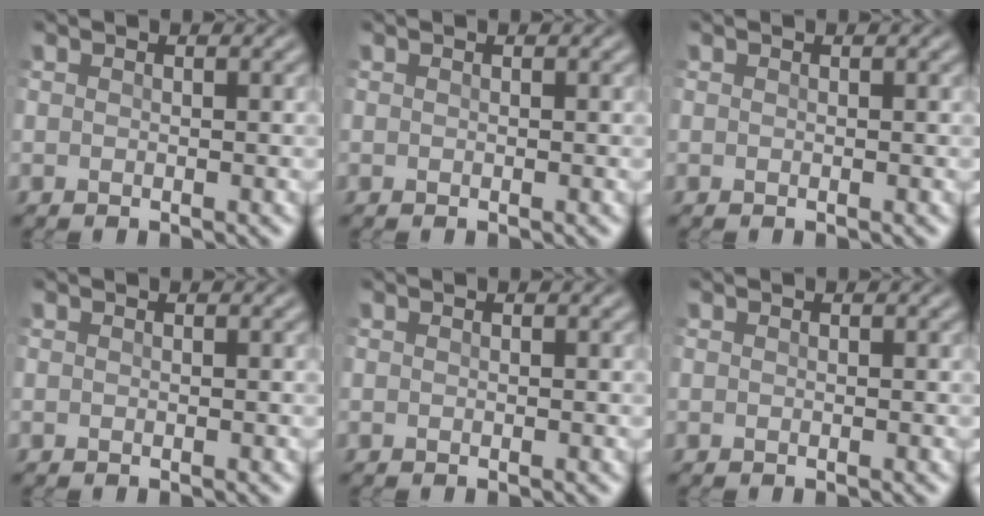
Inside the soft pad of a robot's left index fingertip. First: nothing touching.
{"total": 0.0}
{"total": 0.0}
{"total": 0.0}
{"total": 0.0}
{"total": 0.0}